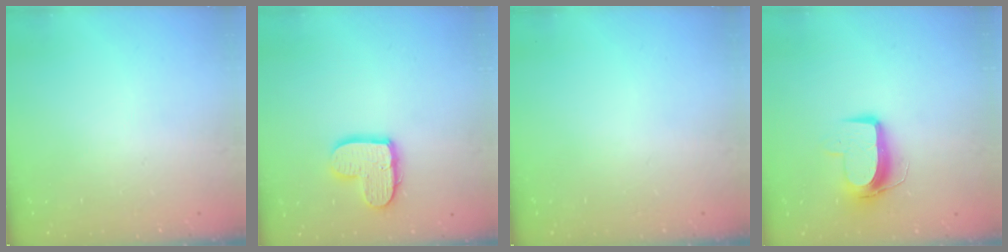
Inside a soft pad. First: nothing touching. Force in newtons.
{"total": 10.8, "press": 10.7, "slide": 0.9}
{"total": 0.0}
{"total": 10.2, "press": 10.2, "slide": 0.8}